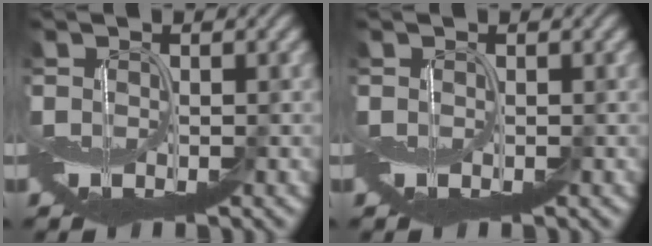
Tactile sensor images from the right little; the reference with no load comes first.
{"total": 0.0}